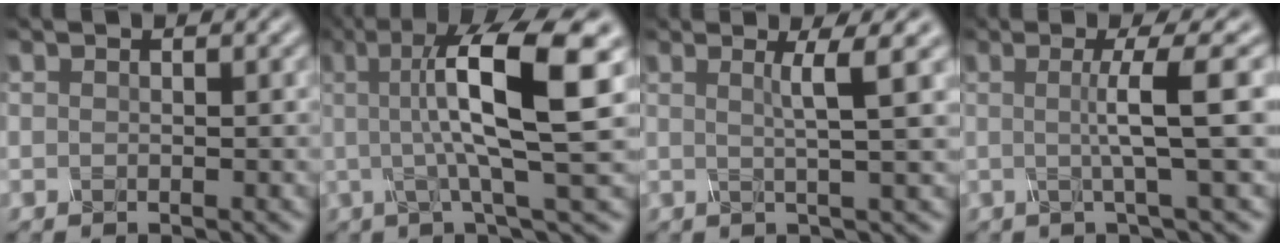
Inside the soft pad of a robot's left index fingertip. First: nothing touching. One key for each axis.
{"total": 11.1, "fx": 1.9, "fy": 2.2, "fz": 10.7, "tx": -0.140, "ty": 0.008, "tz": 0.027}
{"total": 3.7, "fx": 1.1, "fy": 0.5, "fz": 3.5, "tx": -0.053, "ty": 0.009, "tz": 0.013}
{"total": 4.9, "fx": 0.4, "fy": 0.6, "fz": 4.9, "tx": -0.076, "ty": 0.006, "tz": -0.002}